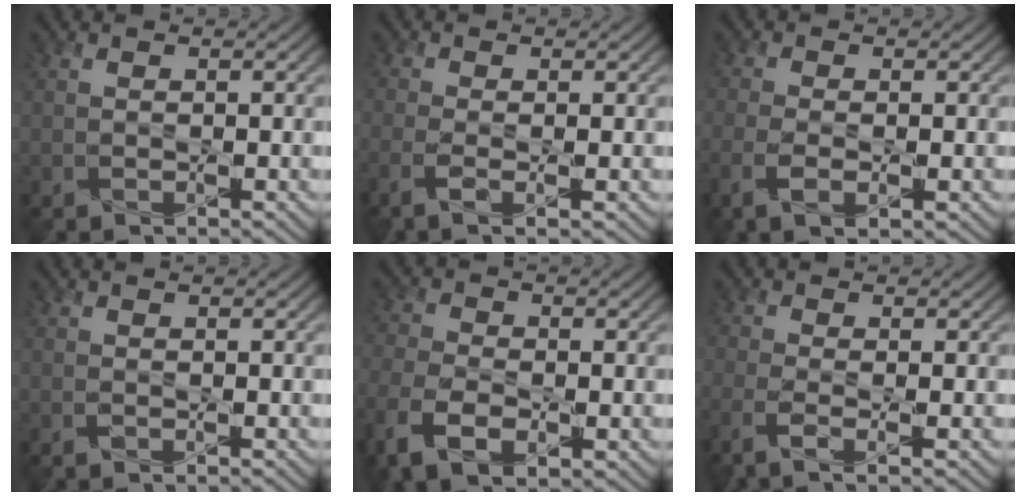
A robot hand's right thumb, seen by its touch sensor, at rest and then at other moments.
{"total": 3.6, "force": [-1.5, 1.0, 3.0], "torque": [-0.074, -0.007, -0.037]}
{"total": 4.4, "force": [-1.8, 1.8, 3.6], "torque": [-0.091, -0.008, -0.036]}
{"total": 0.5, "force": [-0.2, 0.1, 0.5], "torque": [-0.011, -0.003, -0.005]}
{"total": 8.7, "force": [-3.9, 4.9, 6.1], "torque": [-0.148, -0.020, -0.072]}
{"total": 4.4, "force": [-2.1, 1.3, 3.7], "torque": [-0.086, -0.008, -0.048]}